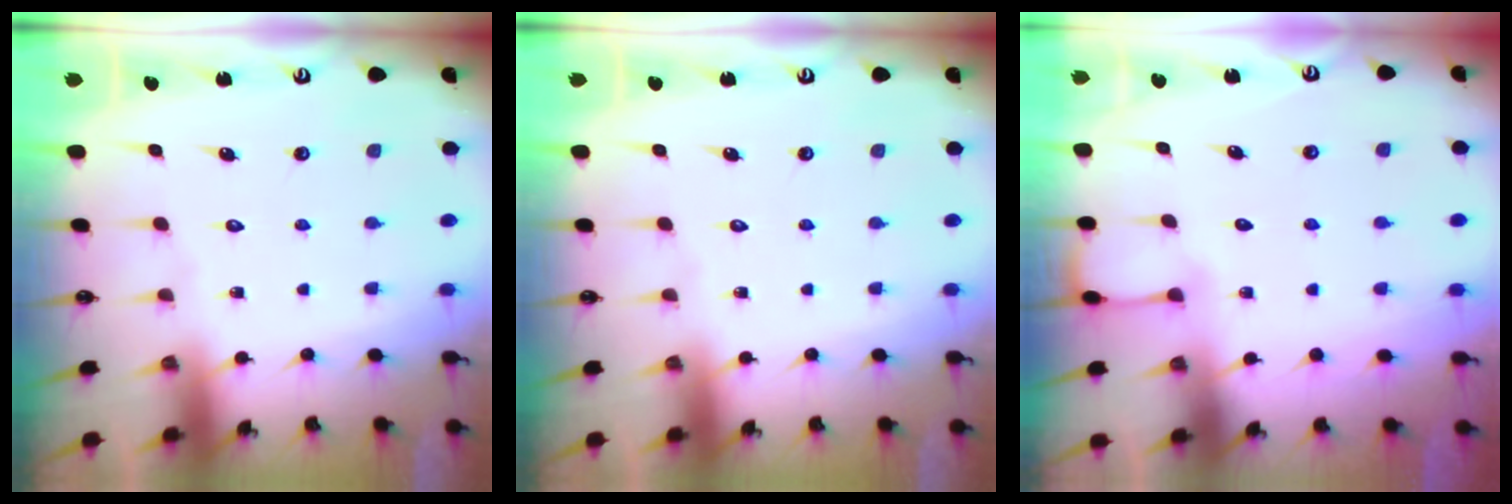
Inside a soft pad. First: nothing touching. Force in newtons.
{"total": 0.0}
{"total": 3.1, "press": 3.1, "slide": 0.4}